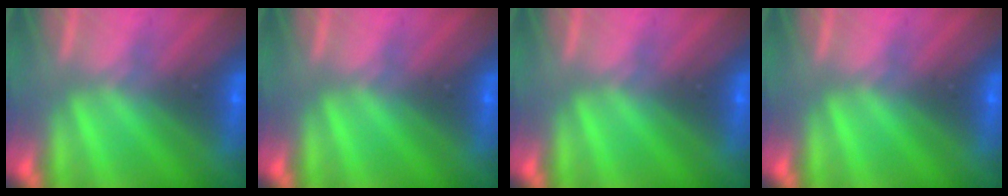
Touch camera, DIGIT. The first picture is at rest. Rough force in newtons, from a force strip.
{"total": 0.0}
{"total": 0.0}
{"total": 0.0}